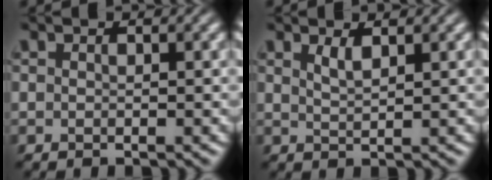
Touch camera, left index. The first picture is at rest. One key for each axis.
{"total": 1.4, "fx": 1.0, "fy": 0.4, "fz": 1.0, "tx": -0.020, "ty": -0.001, "tz": 0.020}